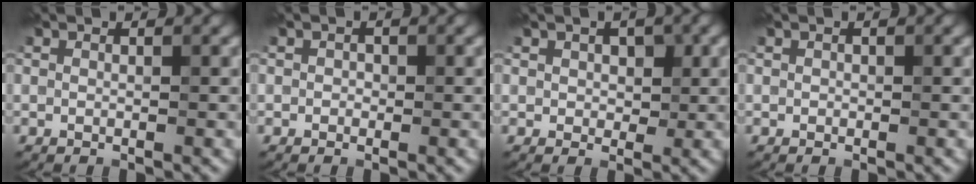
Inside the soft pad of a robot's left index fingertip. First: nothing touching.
{"total": 0.7, "force": [-0.2, 0.7, 0.1], "torque": [0.002, 0.002, -0.004]}
{"total": 1.8, "force": [0.7, 1.4, 1.0], "torque": [-0.012, 0.003, 0.010]}
{"total": 0.0}